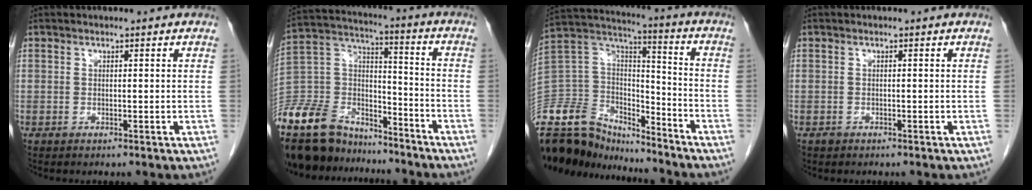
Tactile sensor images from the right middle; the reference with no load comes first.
{"total": 22.0, "force": [-18.8, 8.9, 7.4], "torque": [-0.195, 0.016, -0.322]}
{"total": 21.0, "force": [-18.9, 7.0, 5.8], "torque": [-0.146, 0.032, -0.328]}
{"total": 0.6, "force": [-0.4, 0.4, 0.0], "torque": [-0.006, 0.002, -0.007]}